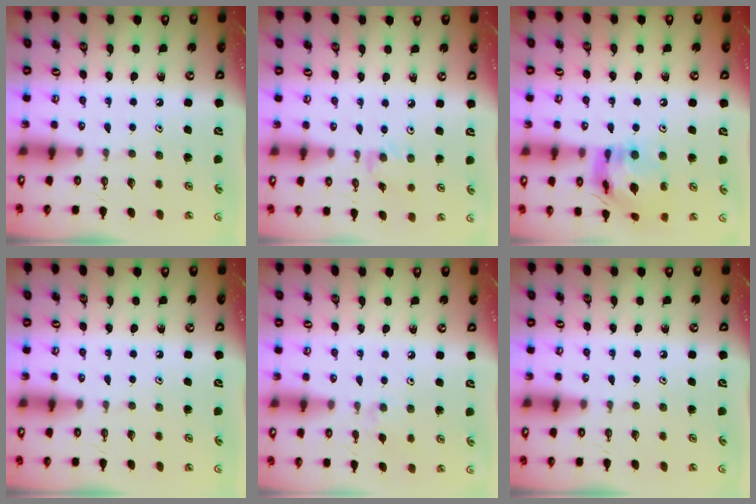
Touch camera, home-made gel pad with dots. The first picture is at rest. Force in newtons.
{"total": 1.9, "press": 1.9, "slide": 0.4}
{"total": 15.3, "press": 15.2, "slide": 1.2}
{"total": 0.0}
{"total": 4.7, "press": 4.6, "slide": 0.8}
{"total": 0.0}